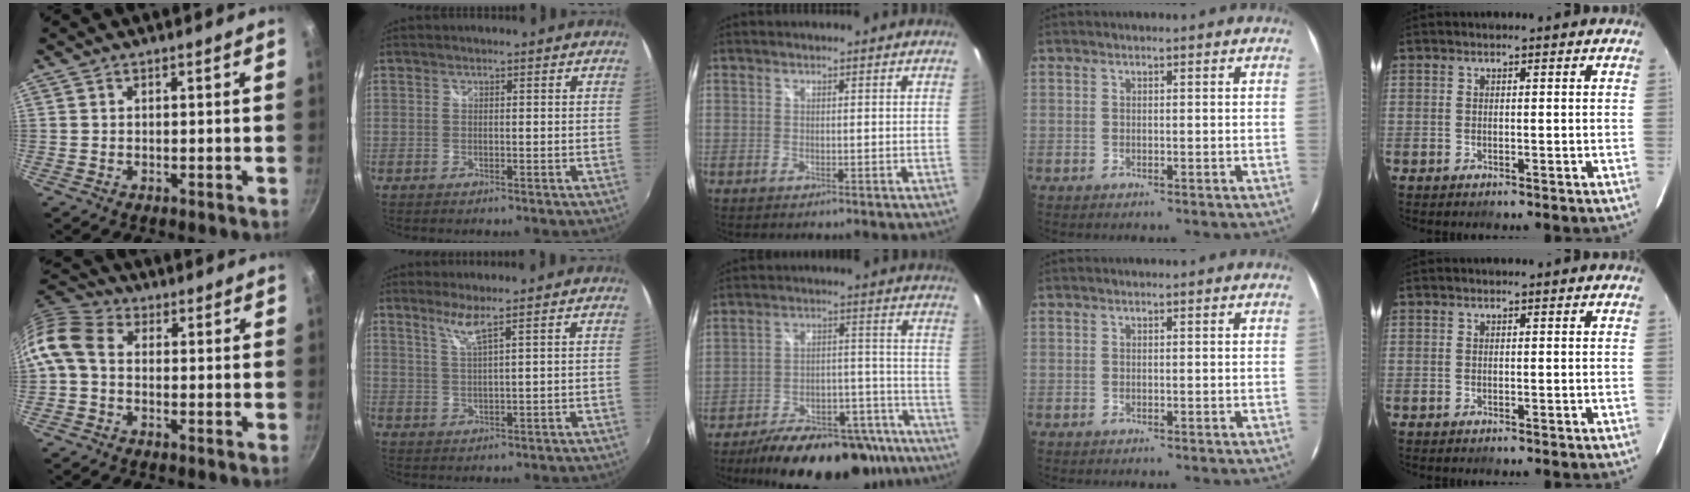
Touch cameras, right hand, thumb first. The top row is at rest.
{"thumb": {"total": 9.5, "force": [-0.7, 6.8, 6.6], "torque": [-0.140, 0.033, -0.033]}, "index": {"total": 3.4, "force": [2.4, -0.6, 2.3], "torque": [-0.050, -0.006, 0.049]}, "middle": {"total": 24.0, "force": [-19.0, 9.3, 11.2], "torque": [-0.176, 0.019, -0.240]}}